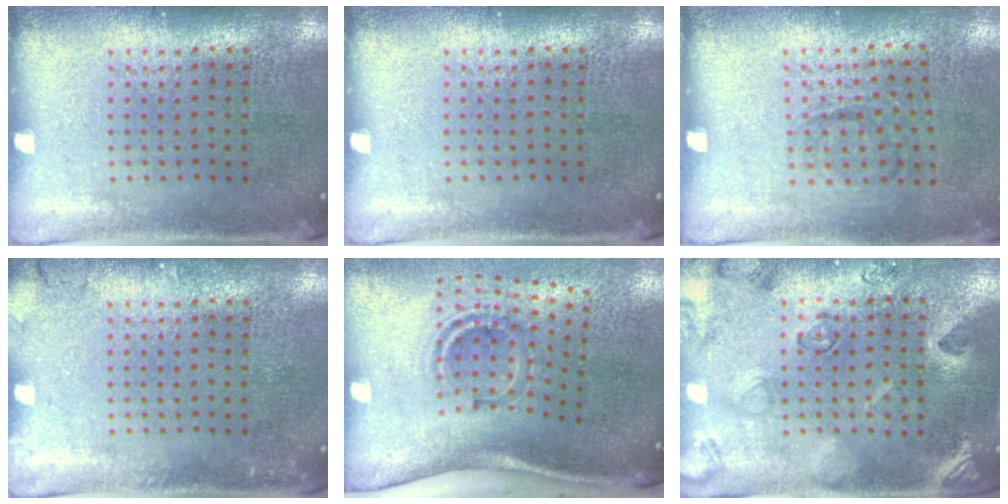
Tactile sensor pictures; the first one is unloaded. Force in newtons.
{"total": 0.0}
{"total": 1.0, "press": 0.7, "slide": 0.7}
{"total": 1.2, "press": 1.1, "slide": 0.2}
{"total": 1.7, "press": 1.1, "slide": 1.3}
{"total": 2.3, "press": 2.0, "slide": 1.1}